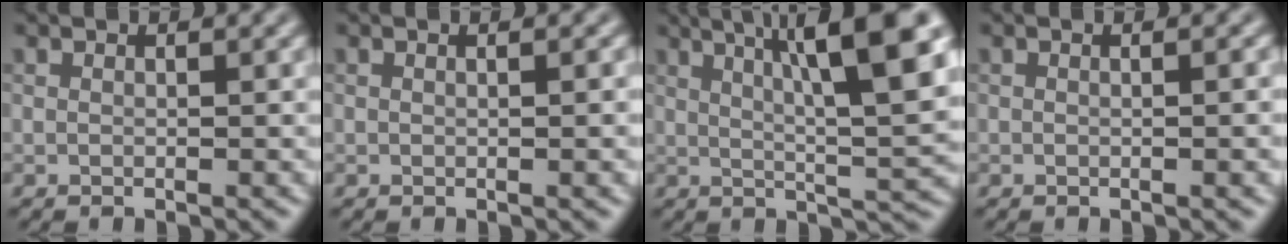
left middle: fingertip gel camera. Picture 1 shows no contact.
{"total": 2.2, "force": [0.4, 1.0, 2.0], "torque": [-0.008, 0.009, -0.009]}
{"total": 10.3, "force": [3.8, 2.0, 9.4], "torque": [-0.144, 0.018, 0.075]}
{"total": 2.7, "force": [0.2, 1.2, 2.4], "torque": [-0.008, 0.017, -0.011]}